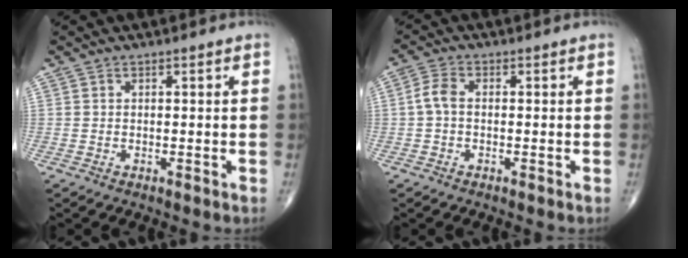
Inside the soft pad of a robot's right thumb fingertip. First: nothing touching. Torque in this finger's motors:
{"motor_torque": [-0.30, 0.42, 0.29, -0.04, 0.02]}